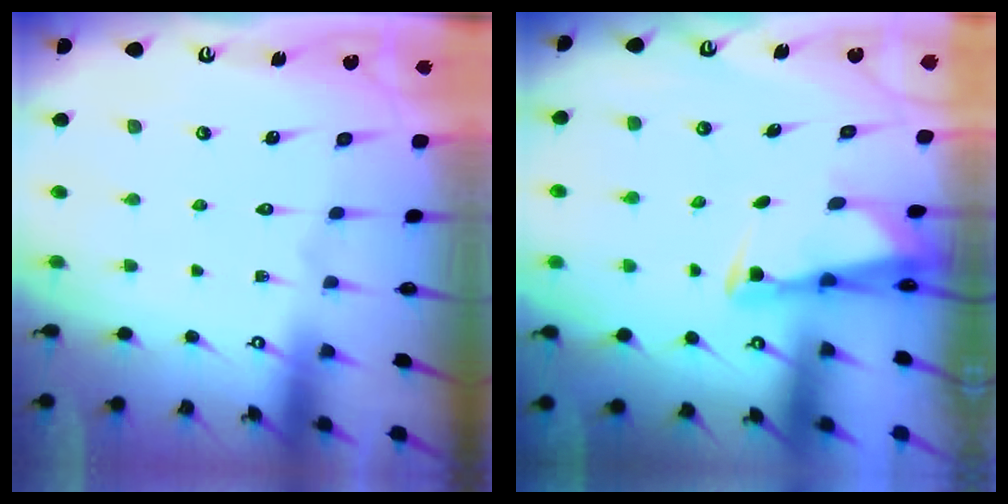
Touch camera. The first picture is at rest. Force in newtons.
{"total": 2.8, "press": 2.7, "slide": 0.6}